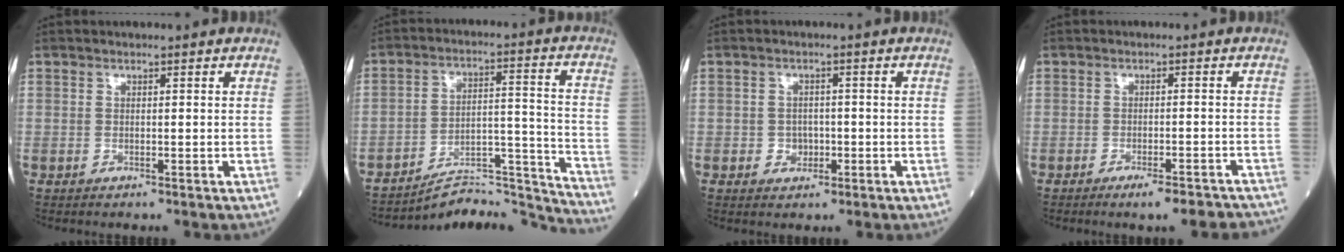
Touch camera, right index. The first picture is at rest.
{"total": 14.2, "force": [-14.2, -0.4, 0.7], "torque": [0.006, 0.057, -0.218]}
{"total": 2.5, "force": [-0.7, 2.1, 1.1], "torque": [-0.006, 0.007, -0.008]}
{"total": 7.2, "force": [-6.1, 1.1, 3.7], "torque": [-0.029, -0.001, -0.081]}